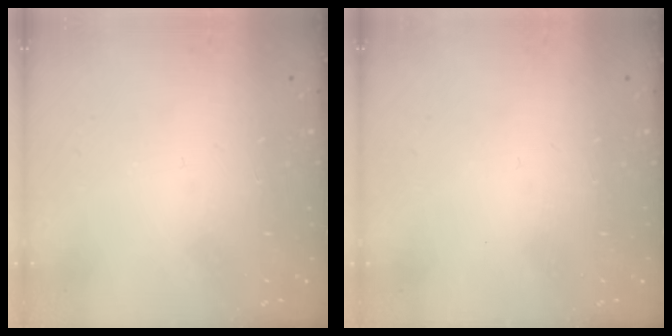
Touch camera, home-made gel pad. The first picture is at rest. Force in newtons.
{"total": 0.0}